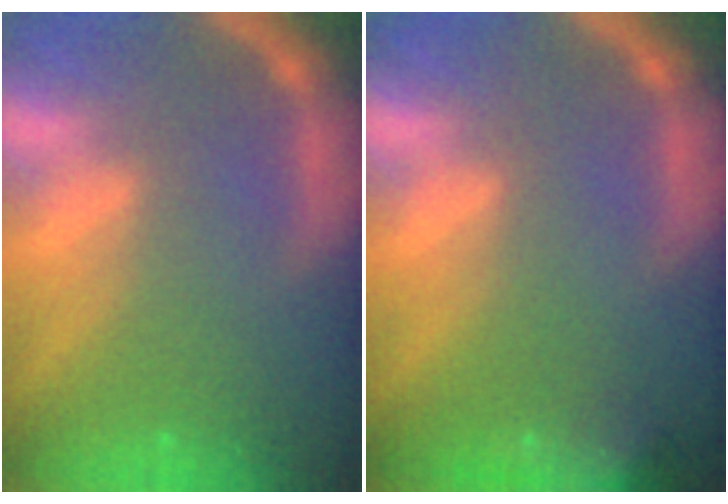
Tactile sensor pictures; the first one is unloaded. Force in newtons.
{"total": 7.4}